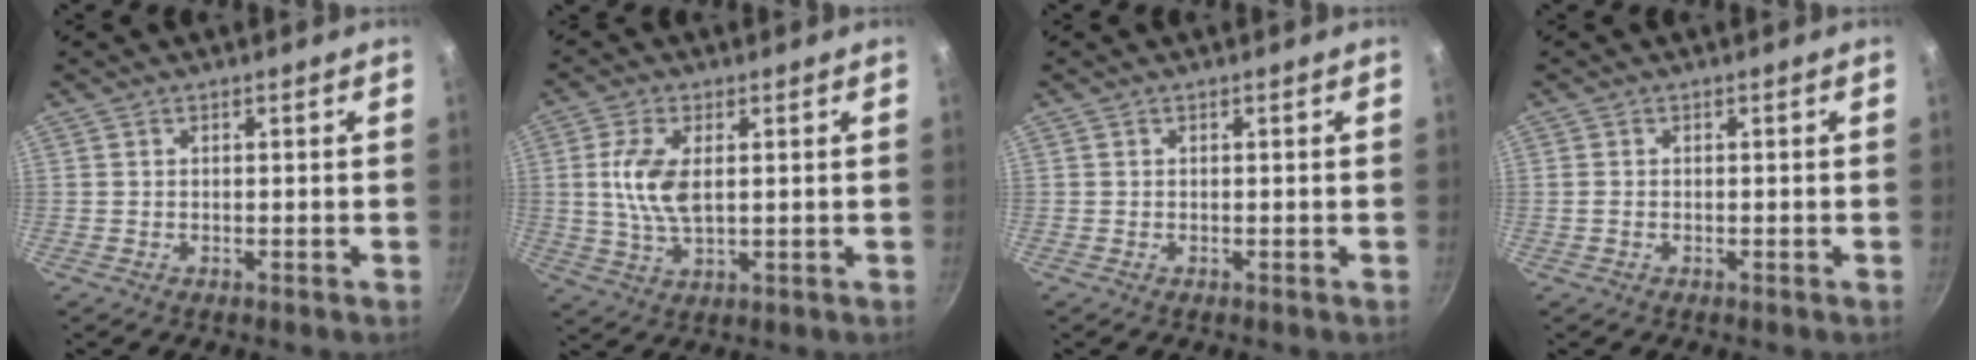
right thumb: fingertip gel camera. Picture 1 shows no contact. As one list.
[{"total": 8.5, "force": [1.3, 4.2, 7.2], "torque": [-0.144, -0.001, 0.026]}, {"total": 0.0}, {"total": 1.0, "force": [-0.2, 0.8, 0.6], "torque": [-0.013, 0.002, -0.004]}]